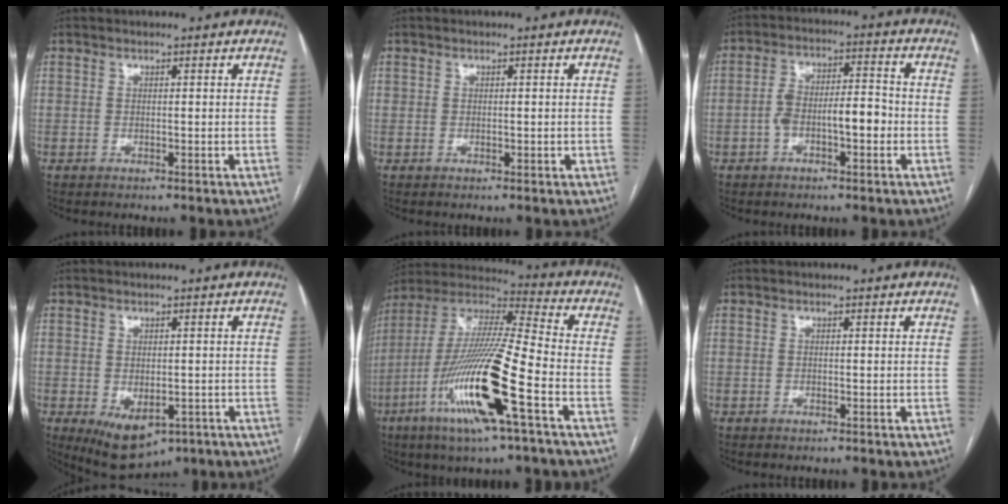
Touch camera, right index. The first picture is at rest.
{"total": 0.8, "force": [0.0, 0.6, 0.5], "torque": [-0.008, 0.005, 0.003]}
{"total": 7.6, "force": [-2.0, 2.6, 6.8], "torque": [-0.125, 0.028, -0.035]}
{"total": 8.2, "force": [-3.8, 4.6, 5.7], "torque": [-0.086, -0.015, -0.045]}
{"total": 20.2, "force": [-7.9, 1.1, 18.6], "torque": [-0.396, -0.027, -0.154]}
{"total": 0.0}